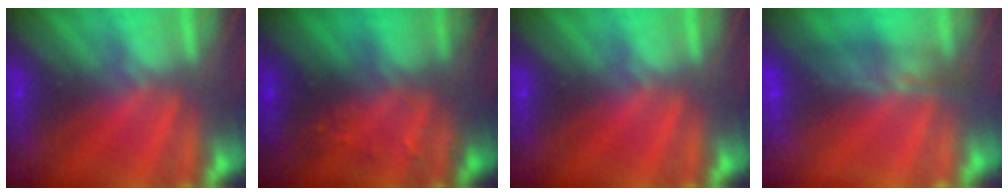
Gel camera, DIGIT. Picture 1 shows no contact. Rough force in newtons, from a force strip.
{"total": 7.8}
{"total": 0.0}
{"total": 5.6}